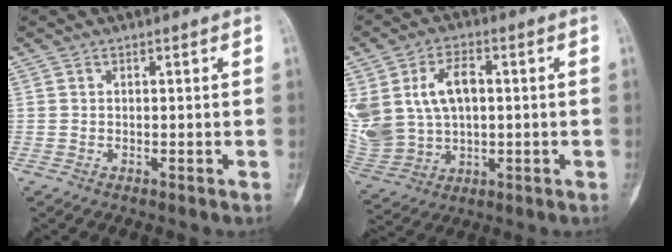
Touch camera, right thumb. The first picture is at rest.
{"total": 15.9, "force": [2.8, 10.8, 11.4], "torque": [-0.234, 0.007, 0.071]}